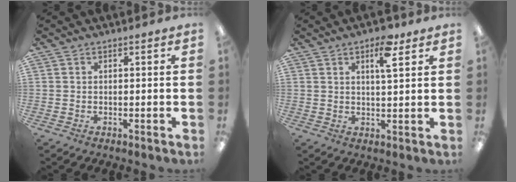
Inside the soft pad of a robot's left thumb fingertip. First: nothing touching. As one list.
[{"total": 6.9, "force": [4.0, 2.2, 5.3], "torque": [-0.075, -0.009, 0.059]}]